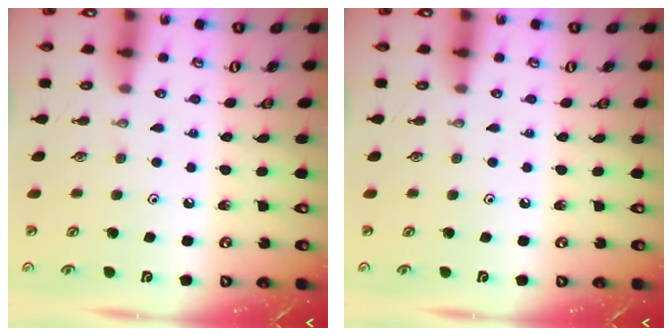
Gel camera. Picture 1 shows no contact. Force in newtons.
{"total": 0.0}